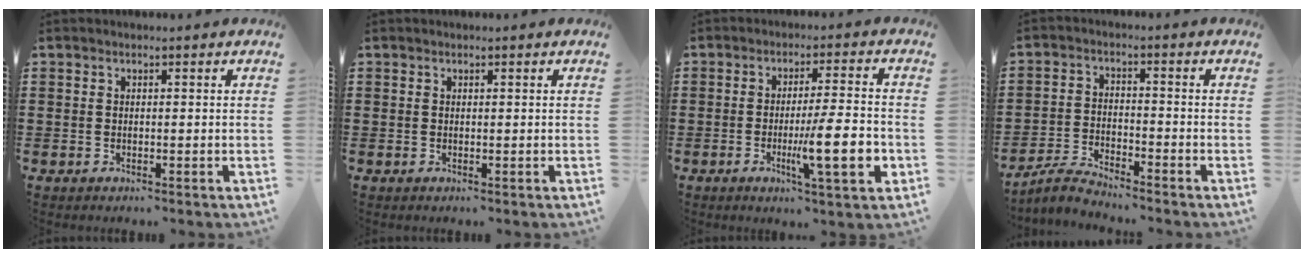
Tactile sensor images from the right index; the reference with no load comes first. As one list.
[{"total": 0.0}, {"total": 11.6, "force": [-2.9, 1.7, 11.1], "torque": [-0.167, -0.014, -0.048]}, {"total": 3.8, "force": [-3.7, 0.5, 0.8], "torque": [-0.031, 0.003, -0.080]}]